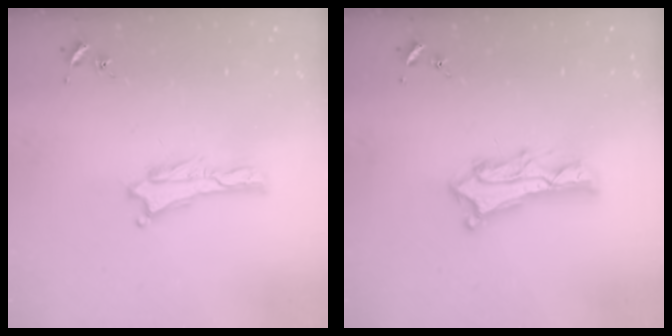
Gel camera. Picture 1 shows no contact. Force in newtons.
{"total": 6.1, "press": 6.1, "slide": 0.5}